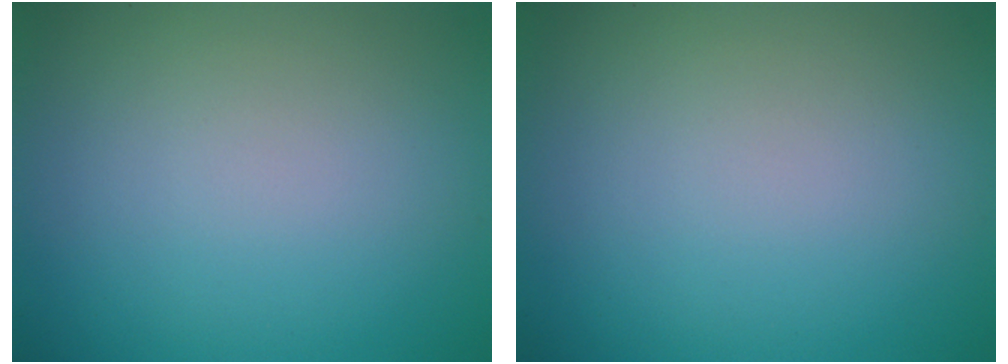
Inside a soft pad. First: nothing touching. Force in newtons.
{"total": 0.0}